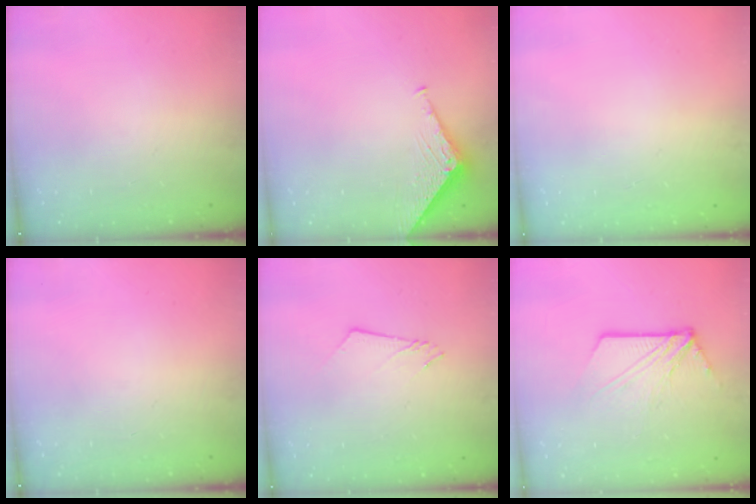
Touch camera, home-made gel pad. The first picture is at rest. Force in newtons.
{"total": 4.1, "press": 4.1, "slide": 0.4}
{"total": 0.0}
{"total": 0.0}
{"total": 4.2, "press": 4.2, "slide": 0.2}
{"total": 10.0, "press": 10.0, "slide": 0.8}